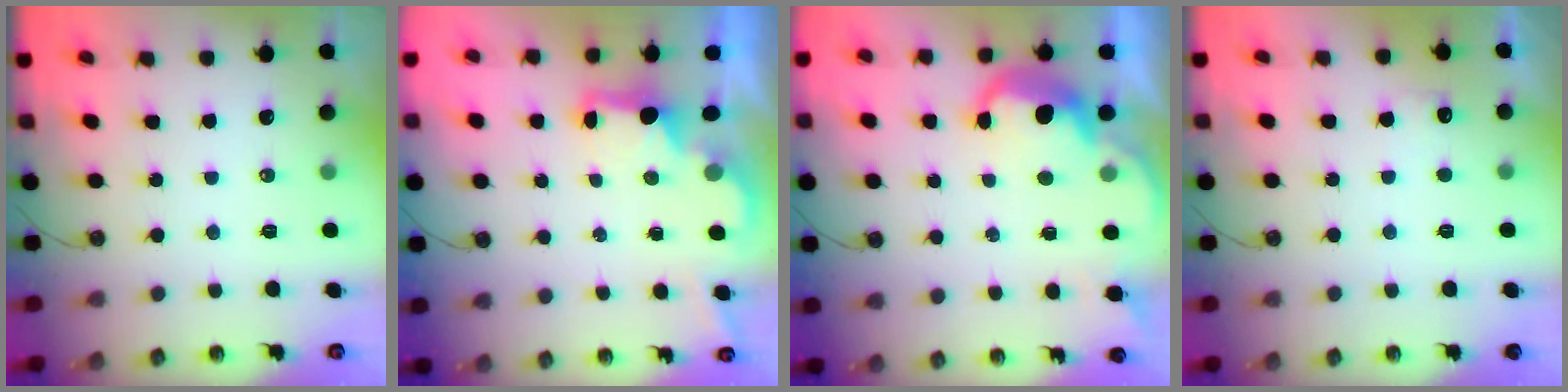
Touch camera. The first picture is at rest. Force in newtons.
{"total": 2.1, "press": 2.0, "slide": 0.7}
{"total": 7.4, "press": 7.3, "slide": 0.6}
{"total": 5.0, "press": 4.8, "slide": 1.2}